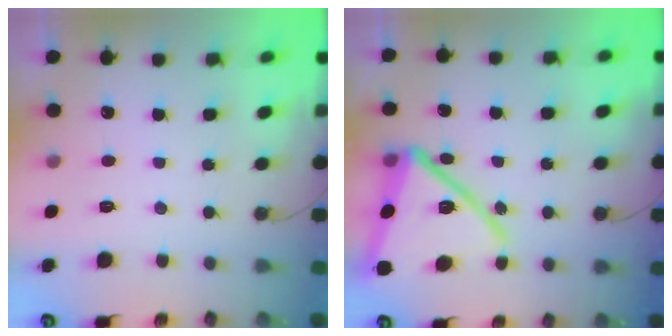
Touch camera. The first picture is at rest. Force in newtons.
{"total": 19.4, "press": 19.4, "slide": 1.4}